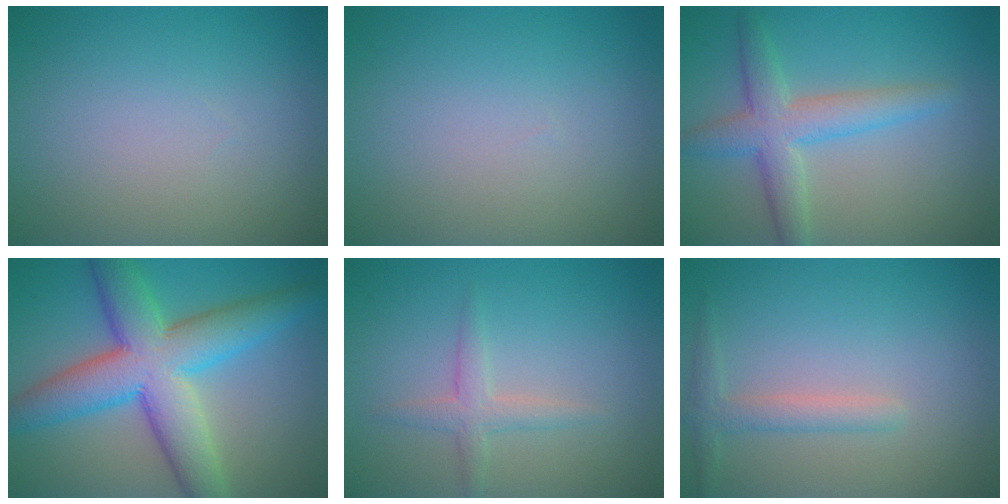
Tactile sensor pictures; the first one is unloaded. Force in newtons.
{"total": 0.0}
{"total": 4.4, "press": 4.4, "slide": 0.0}
{"total": 9.8, "press": 9.8, "slide": 0.3}
{"total": 1.9, "press": 1.9, "slide": 0.1}
{"total": 1.9, "press": 1.9, "slide": 0.1}